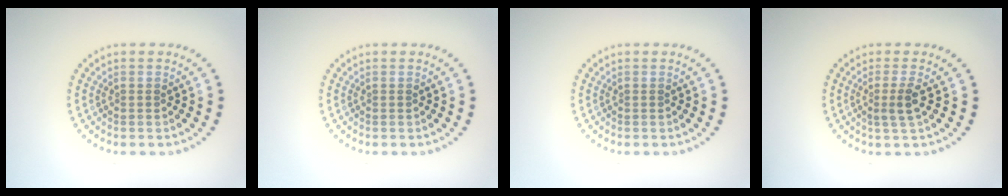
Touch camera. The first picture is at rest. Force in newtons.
{"total": 0.0}
{"total": 0.0}
{"total": 1.9, "press": 1.5, "slide": 1.1}